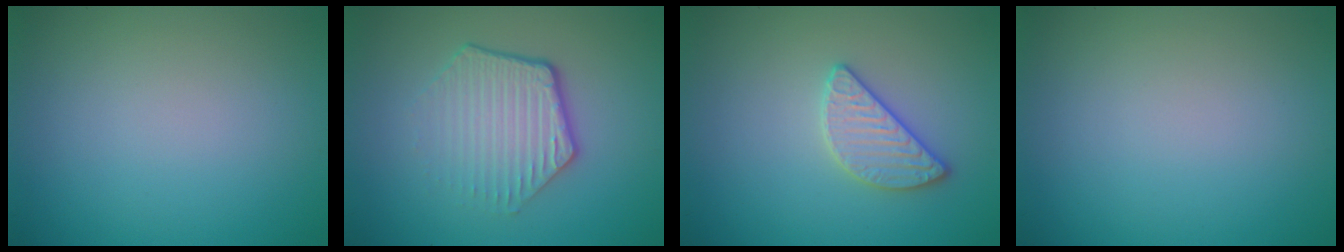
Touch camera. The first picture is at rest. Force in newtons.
{"total": 4.5, "press": 3.2, "slide": 3.1}
{"total": 2.6, "press": 2.6, "slide": 0.4}
{"total": 0.0}